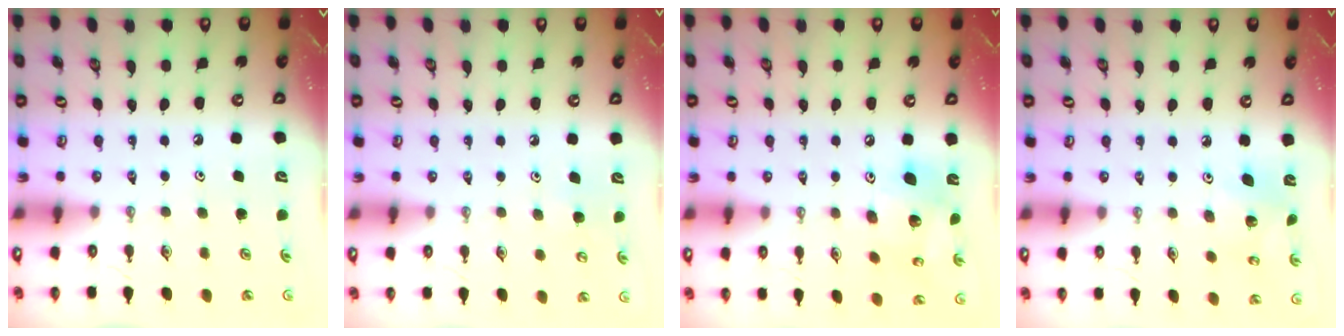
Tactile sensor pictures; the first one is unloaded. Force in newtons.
{"total": 5.0, "press": 5.0, "slide": 0.5}
{"total": 16.8, "press": 16.4, "slide": 3.3}
{"total": 5.5, "press": 5.5, "slide": 0.3}